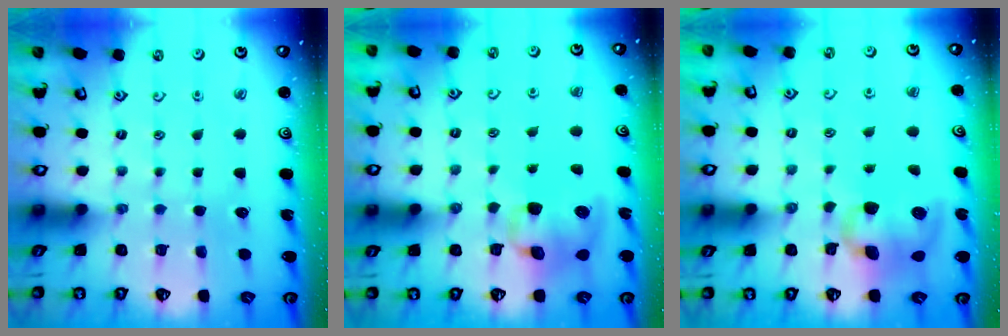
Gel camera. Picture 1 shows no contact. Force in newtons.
{"total": 11.4, "press": 11.3, "slide": 1.5}
{"total": 11.3, "press": 11.1, "slide": 1.6}